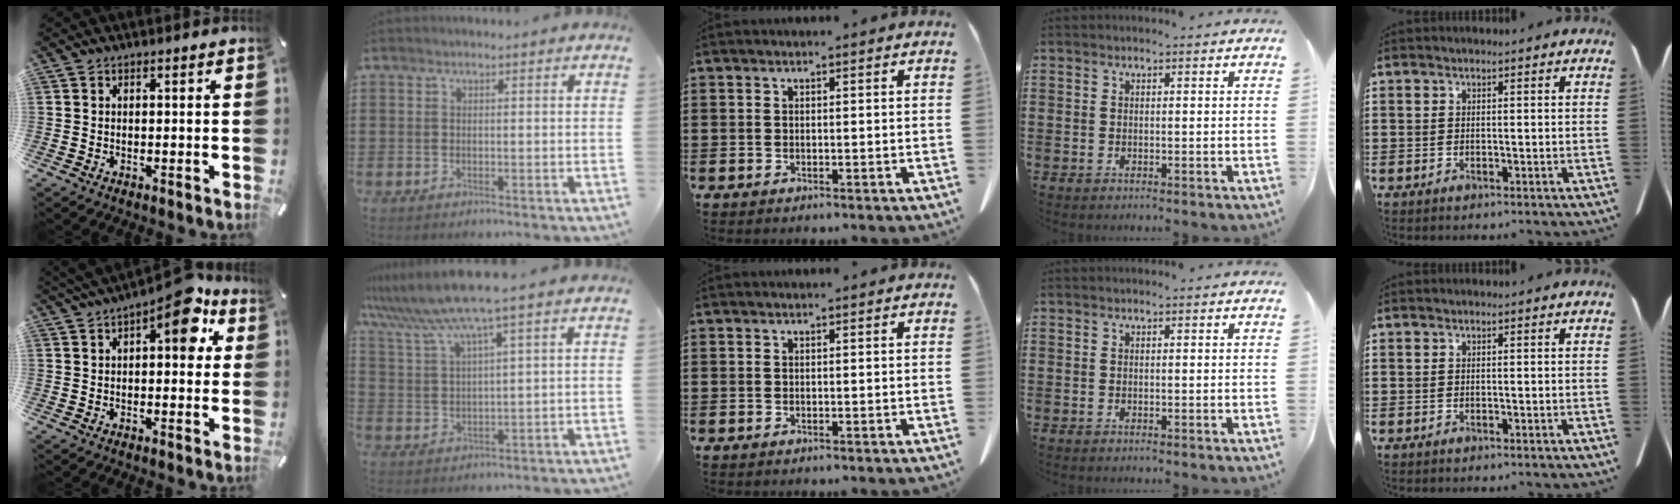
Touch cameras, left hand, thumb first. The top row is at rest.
{"thumb": {"total": 11.1, "force": [5.3, 4.6, 8.5], "torque": [-0.104, -0.029, 0.084]}, "index": {"total": 7.4, "force": [5.6, -0.6, 4.8], "torque": [-0.118, -0.030, 0.094]}}